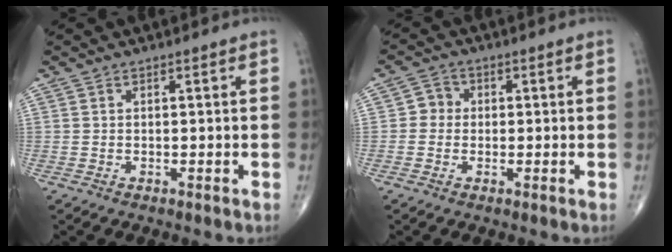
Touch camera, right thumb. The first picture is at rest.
{"total": 3.1, "force": [-0.2, 2.9, 1.0], "torque": [0.005, 0.008, -0.012]}